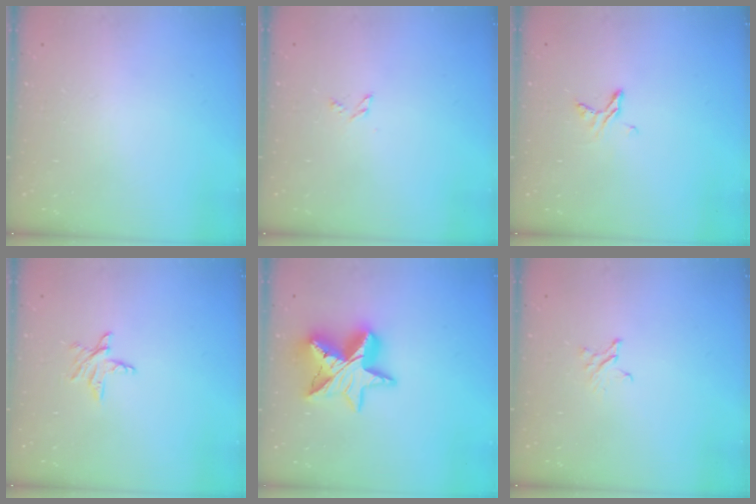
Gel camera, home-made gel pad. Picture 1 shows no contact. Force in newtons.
{"total": 2.4, "press": 2.3, "slide": 0.3}
{"total": 5.8, "press": 5.7, "slide": 0.6}
{"total": 4.8, "press": 4.7, "slide": 0.4}
{"total": 15.1, "press": 15.1, "slide": 1.1}
{"total": 2.0, "press": 2.0, "slide": 0.2}